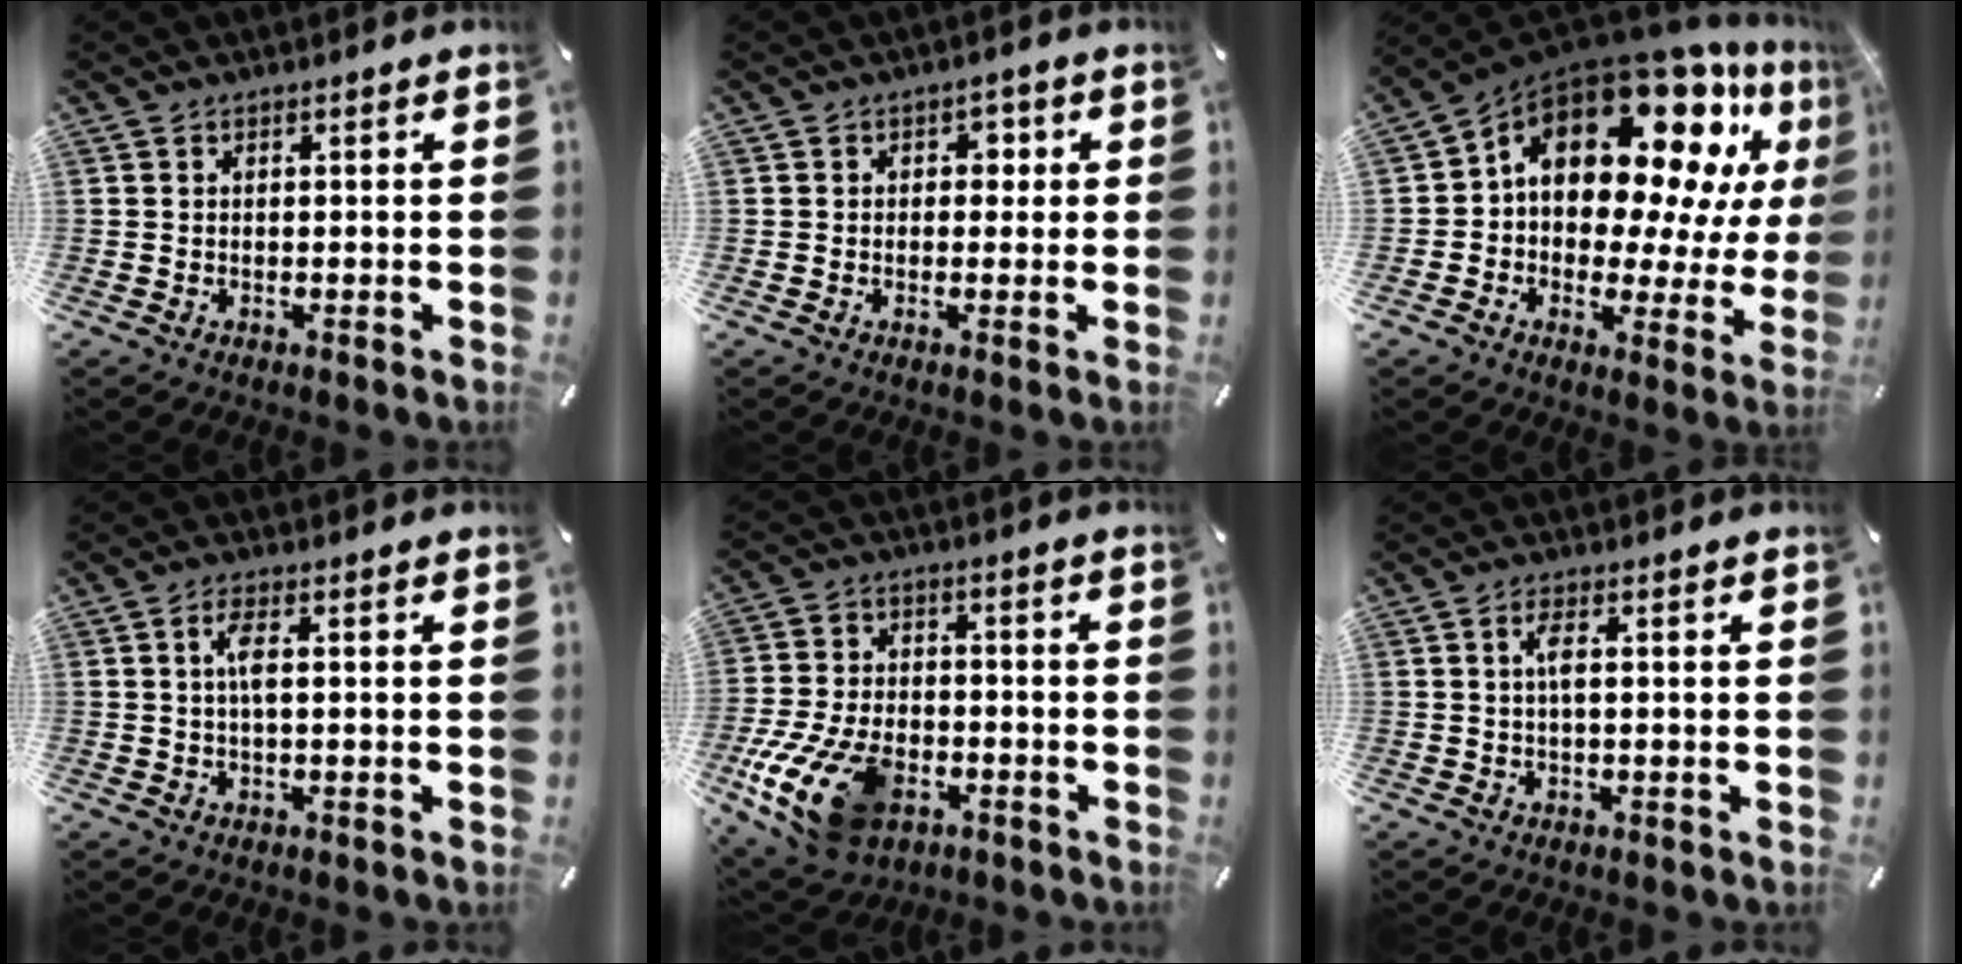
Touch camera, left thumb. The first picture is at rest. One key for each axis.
{"total": 2.5, "fx": -0.1, "fy": 2.1, "fz": 1.3, "tx": -0.012, "ty": 0.003, "tz": -0.011}
{"total": 19.3, "fx": 10.4, "fy": 11.4, "fz": 11.6, "tx": -0.198, "ty": -0.091, "tz": 0.171}
{"total": 3.8, "fx": 0.3, "fy": 0.8, "fz": 3.7, "tx": -0.079, "ty": -0.002, "tz": 0.000}
{"total": 17.2, "fx": -7.4, "fy": 10.5, "fz": 11.4, "tx": -0.219, "ty": 0.037, "tz": -0.120}
{"total": 2.9, "fx": 0.2, "fy": 0.6, "fz": 2.8, "tx": -0.055, "ty": 0.001, "tz": 0.002}